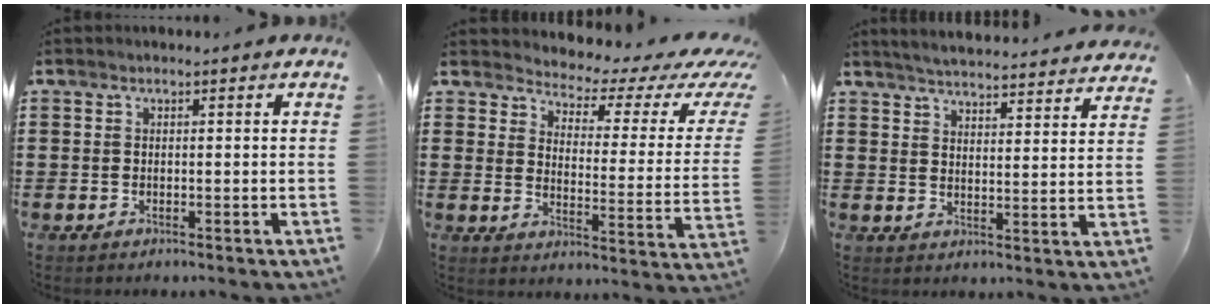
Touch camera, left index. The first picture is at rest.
{"total": 3.2, "force": [2.7, 1.1, 1.3], "torque": [-0.038, -0.028, 0.037]}
{"total": 4.5, "force": [4.4, -0.6, 0.4], "torque": [-0.028, -0.032, 0.076]}